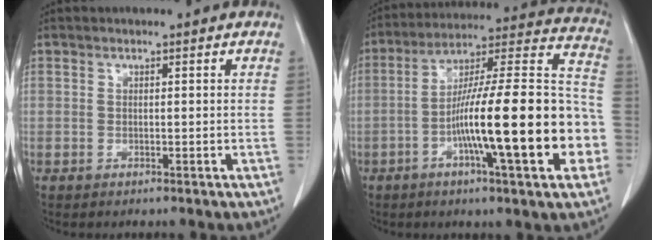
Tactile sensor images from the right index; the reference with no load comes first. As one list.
[{"total": 23.7, "force": [-6.4, 2.4, 22.7], "torque": [-0.294, 0.015, -0.100]}]